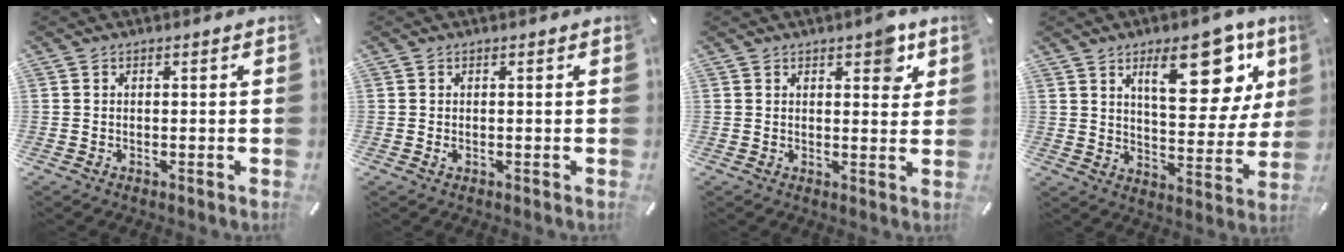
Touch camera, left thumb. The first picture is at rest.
{"total": 0.9, "force": [0.0, 0.3, 0.8], "torque": [-0.023, -0.003, -0.003]}
{"total": 6.2, "force": [3.7, 3.1, 3.9], "torque": [-0.030, -0.018, 0.055]}
{"total": 18.5, "force": [9.9, 8.4, 13.2], "torque": [-0.173, -0.049, 0.157]}